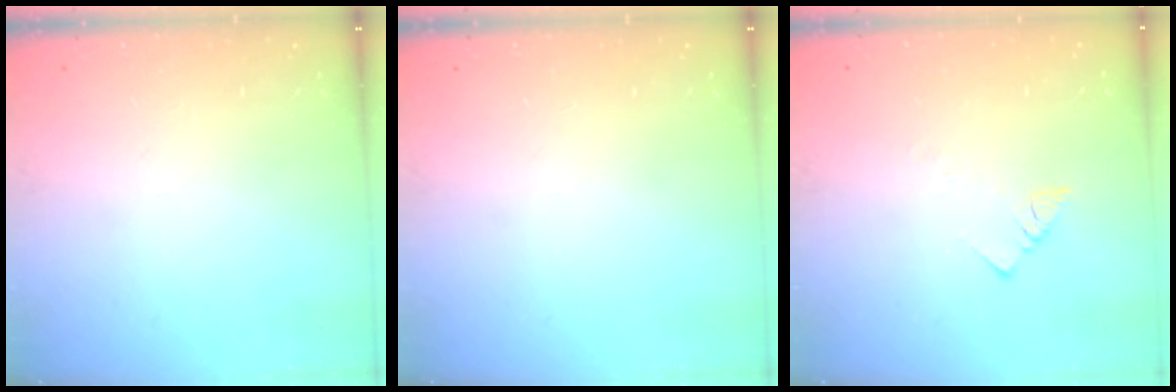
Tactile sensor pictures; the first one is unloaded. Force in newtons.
{"total": 0.0}
{"total": 3.4, "press": 3.3, "slide": 0.4}